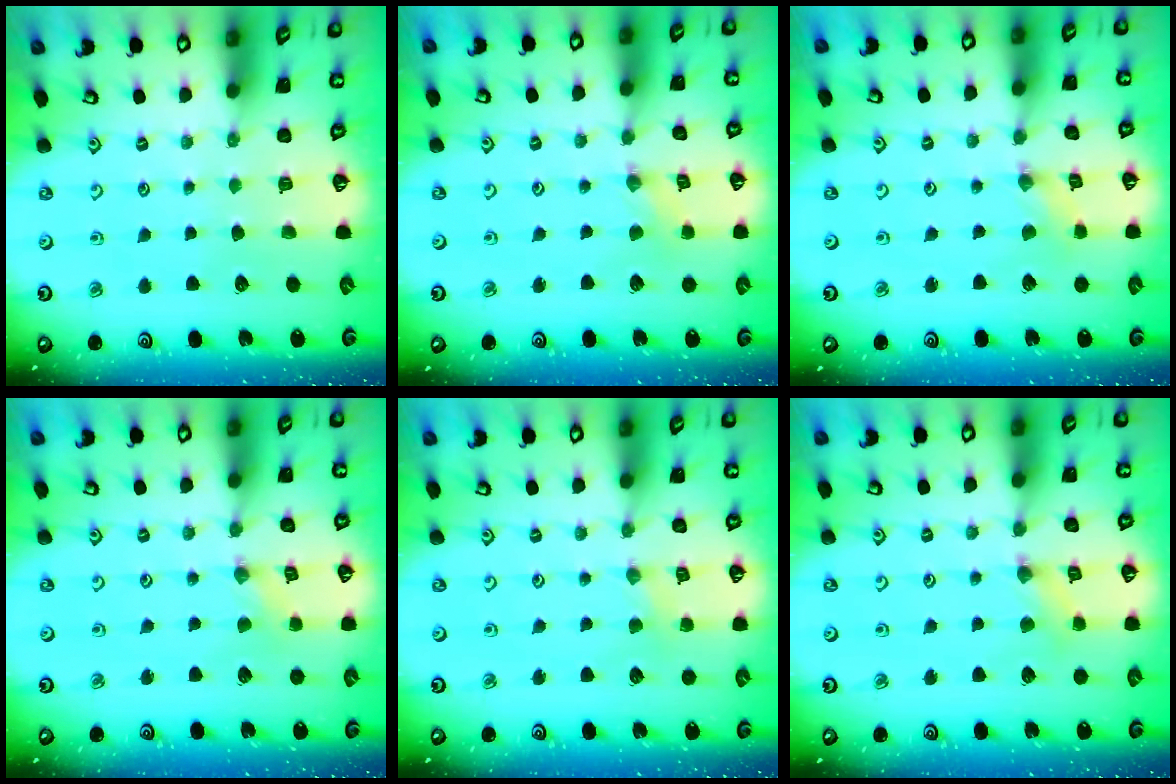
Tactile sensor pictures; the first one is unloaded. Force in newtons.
{"total": 1.3, "press": 1.3, "slide": 0.2}
{"total": 0.9, "press": 0.9, "slide": 0.3}
{"total": 0.0}
{"total": 1.8, "press": 1.7, "slide": 0.2}
{"total": 3.3, "press": 3.3, "slide": 0.4}